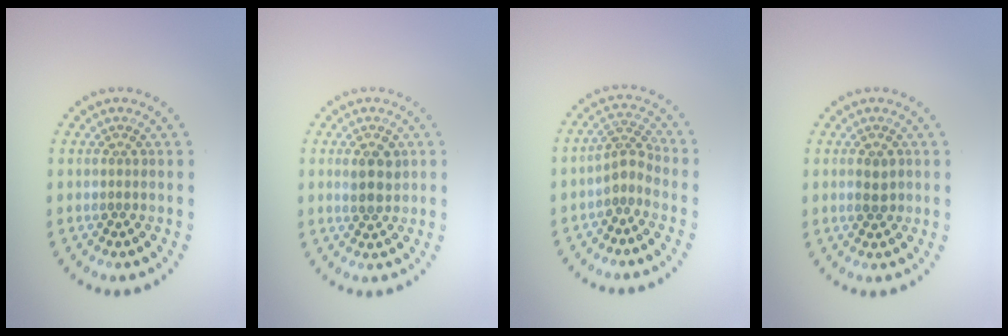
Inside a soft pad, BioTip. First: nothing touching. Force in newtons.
{"total": 2.4, "press": 2.3, "slide": 0.7}
{"total": 2.4, "press": 1.8, "slide": 1.6}
{"total": 1.6, "press": 1.6, "slide": 0.1}